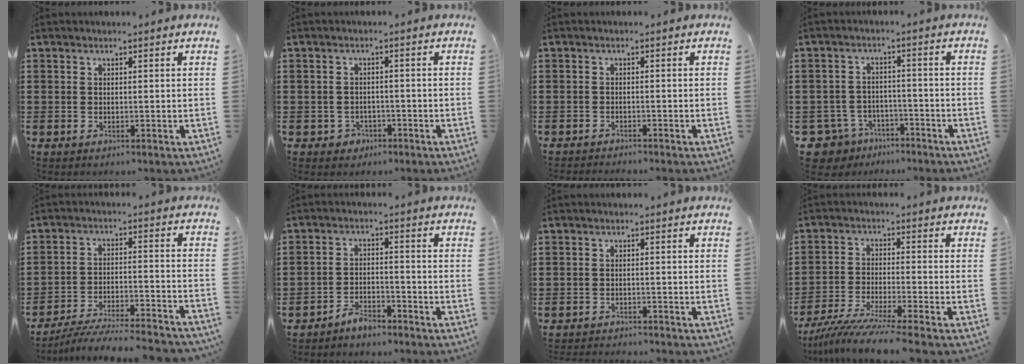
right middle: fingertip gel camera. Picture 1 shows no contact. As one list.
[{"total": 1.6, "force": [-1.1, 1.1, 0.3], "torque": [-0.013, -0.001, -0.026]}, {"total": 0.9, "force": [-0.9, -0.2, 0.0], "torque": [-0.004, -0.002, -0.018]}, {"total": 4.2, "force": [-3.7, 1.9, 0.7], "torque": [-0.050, -0.004, -0.084]}, {"total": 6.6, "force": [-6.2, -0.2, 2.1], "torque": [-0.038, -0.005, -0.119]}, {"total": 3.3, "force": [-3.2, 0.5, 0.7], "torque": [-0.017, 0.004, -0.065]}, {"total": 1.6, "force": [-1.6, 0.0, 0.0], "torque": [-0.006, -0.001, -0.032]}, {"total": 7.0, "force": [-6.2, -0.6, 3.3], "torque": [-0.075, -0.023, -0.120]}]